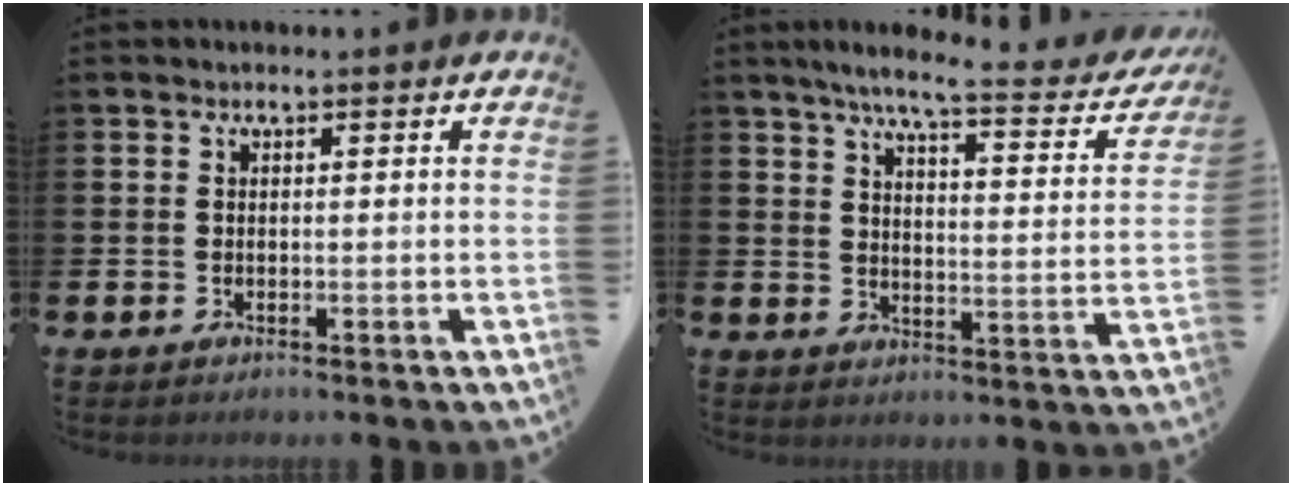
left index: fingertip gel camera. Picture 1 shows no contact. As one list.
[{"total": 6.4, "force": [5.3, 0.5, 3.5], "torque": [-0.078, -0.039, 0.081]}]